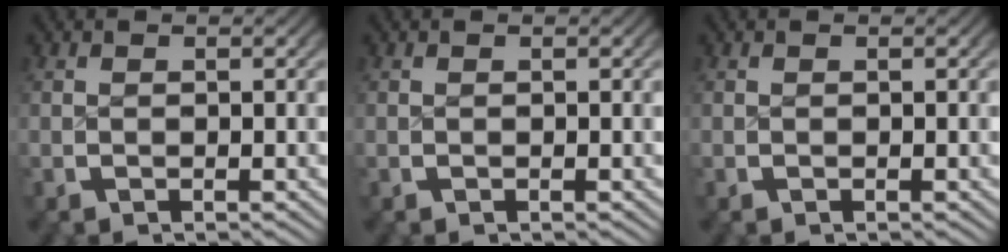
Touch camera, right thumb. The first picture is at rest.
{"total": 0.0}
{"total": 0.0}